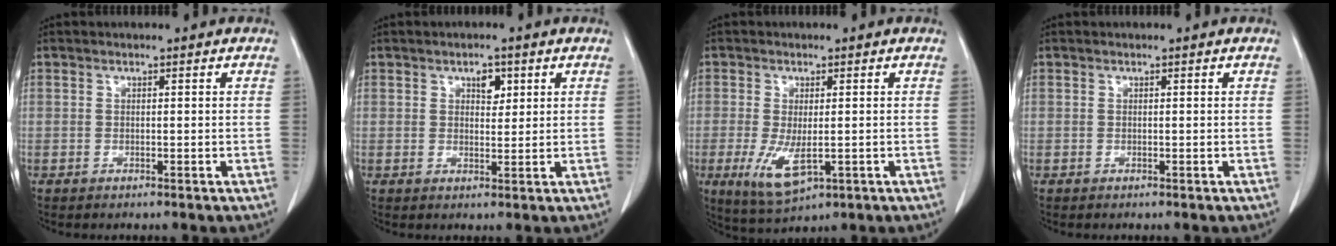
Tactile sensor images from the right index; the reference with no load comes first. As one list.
[{"total": 2.7, "force": [1.3, 1.5, 1.8], "torque": [-0.023, 0.001, 0.020]}, {"total": 6.5, "force": [-1.8, 2.3, 5.8], "torque": [-0.114, -0.019, -0.019]}, {"total": 0.0}]